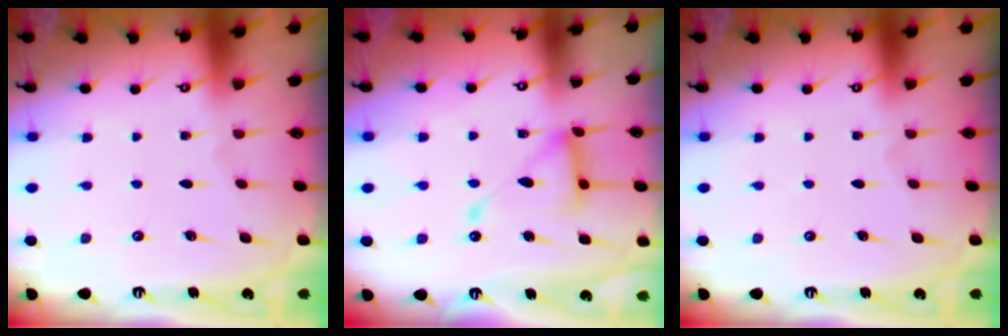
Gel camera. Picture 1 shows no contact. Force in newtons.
{"total": 13.3, "press": 13.3, "slide": 1.3}
{"total": 0.0}